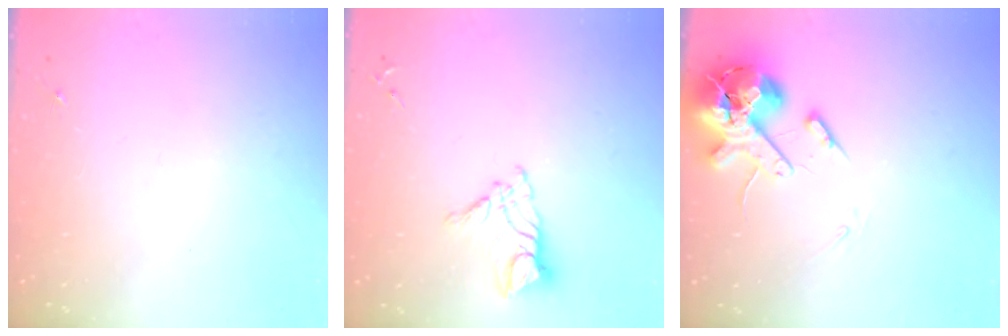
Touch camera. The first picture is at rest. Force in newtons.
{"total": 10.7, "press": 10.6, "slide": 0.9}
{"total": 14.6, "press": 14.4, "slide": 2.4}